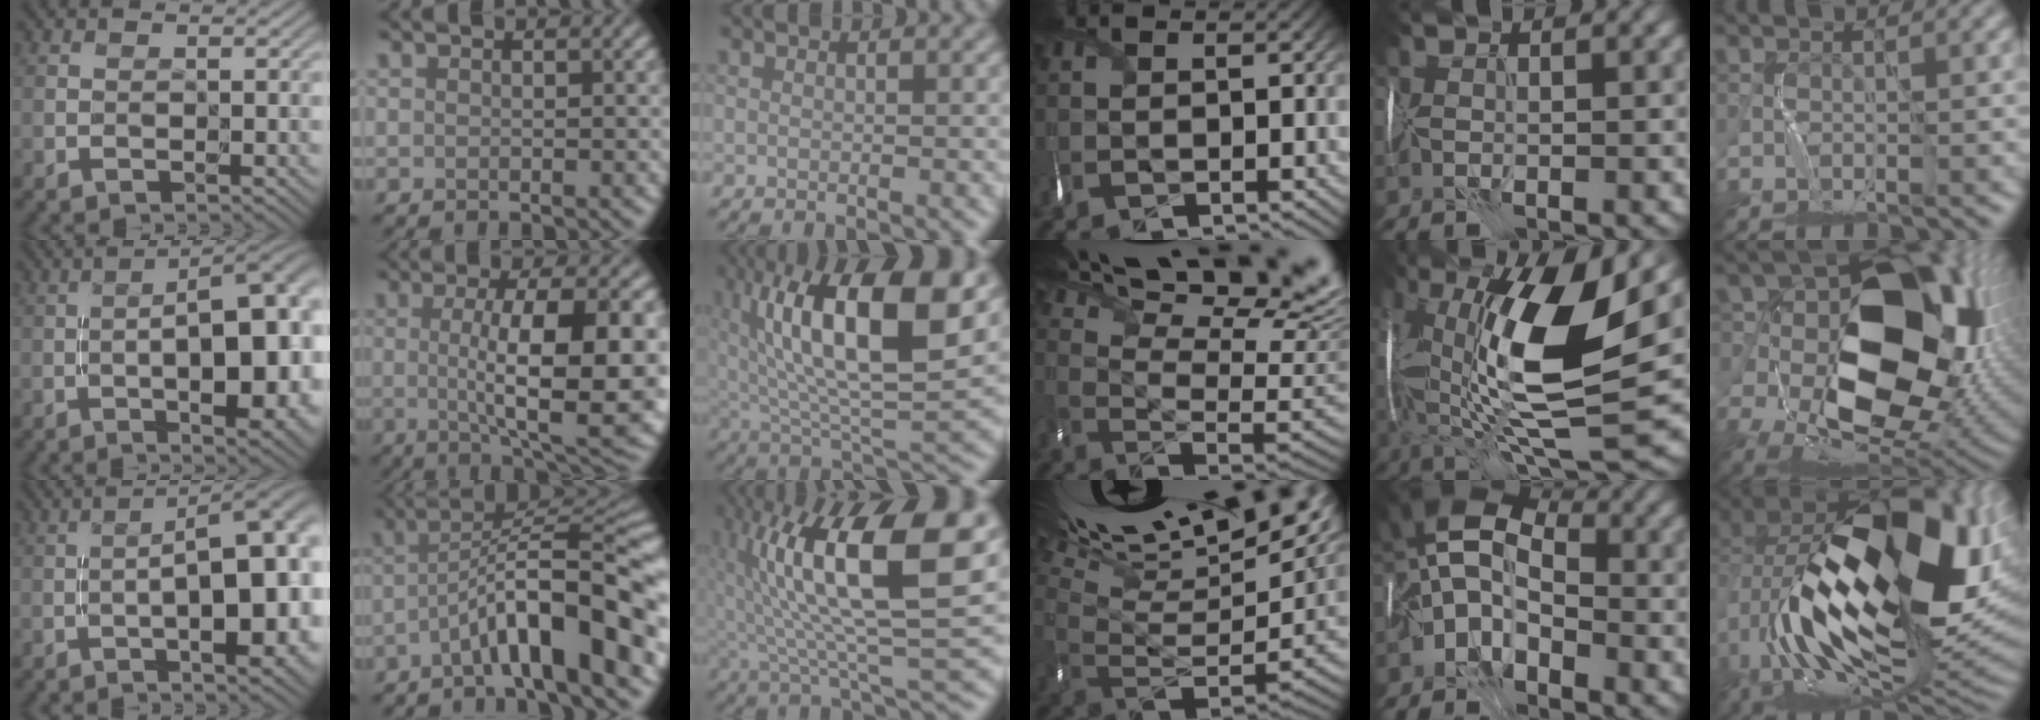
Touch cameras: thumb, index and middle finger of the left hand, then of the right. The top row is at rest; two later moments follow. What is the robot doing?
{"motion": "wrap", "object": "ribbon"}